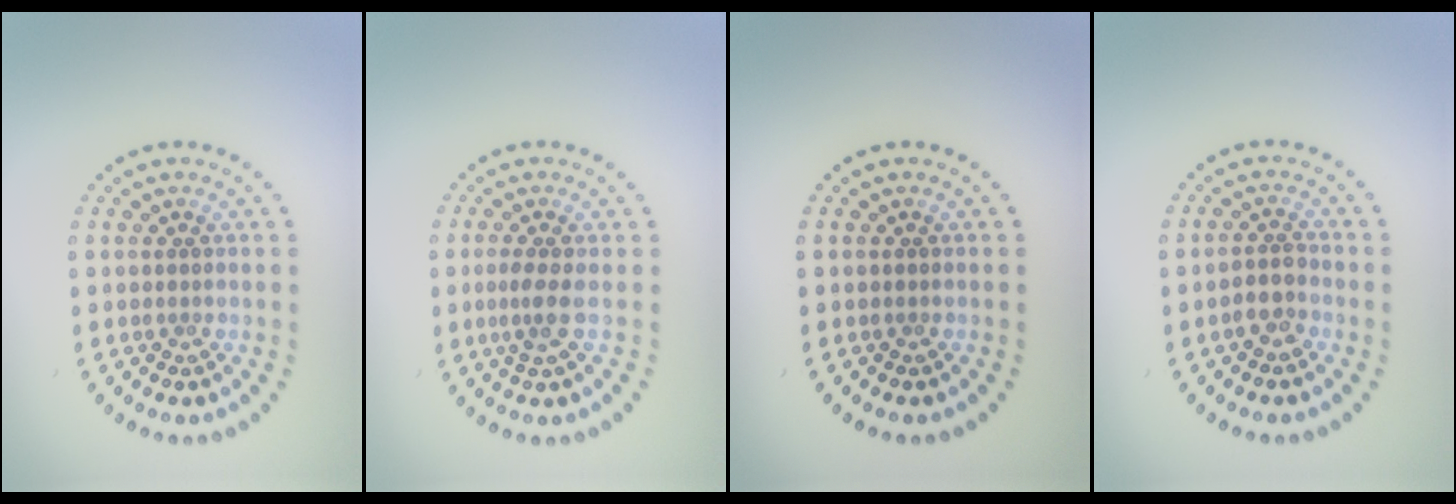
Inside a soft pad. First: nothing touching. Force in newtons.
{"total": 1.7, "press": 1.3, "slide": 1.1}
{"total": 0.0}
{"total": 2.0, "press": 1.7, "slide": 0.9}